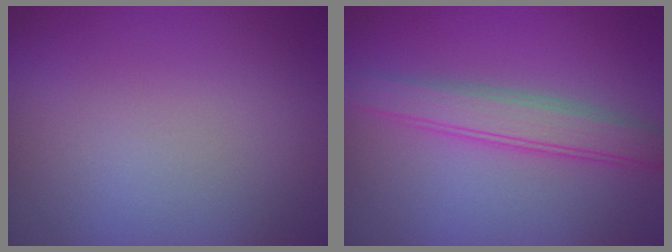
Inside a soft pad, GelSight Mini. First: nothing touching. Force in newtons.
{"total": 3.5, "press": 3.5, "slide": 0.0}